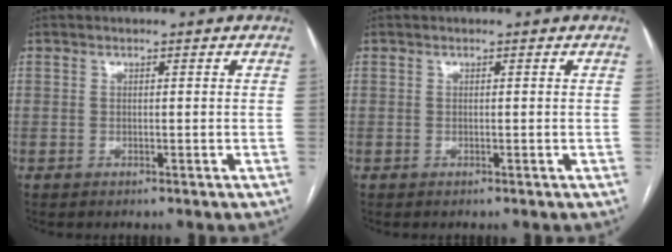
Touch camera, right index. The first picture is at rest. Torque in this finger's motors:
{"motor_torque": [0.00, 0.00, 0.00, 0.00]}